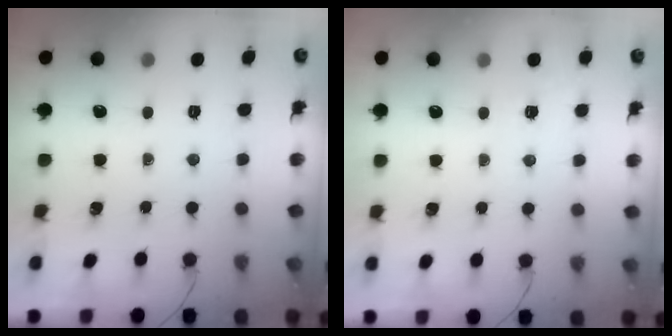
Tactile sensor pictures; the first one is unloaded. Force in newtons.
{"total": 1.4, "press": 0.2, "slide": 1.4}